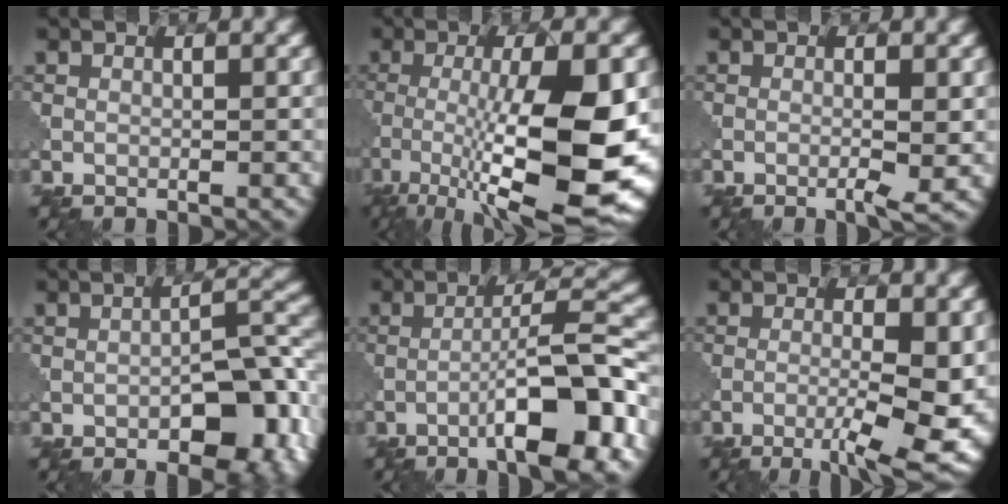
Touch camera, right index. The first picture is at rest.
{"total": 13.8, "force": [-3.4, 3.9, 12.8], "torque": [-0.212, -0.013, -0.059]}
{"total": 2.2, "force": [-0.6, 0.2, 2.1], "torque": [-0.036, -0.001, -0.014]}
{"total": 8.3, "force": [-3.7, 3.6, 6.6], "torque": [-0.081, 0.010, -0.052]}
{"total": 8.7, "force": [-4.2, 1.3, 7.6], "torque": [-0.109, 0.022, -0.071]}
{"total": 7.5, "force": [-2.6, 1.4, 6.9], "torque": [-0.110, -0.005, -0.040]}